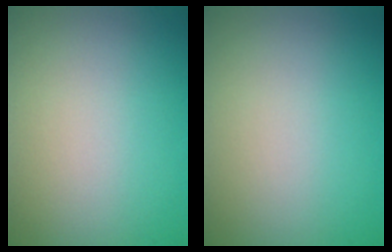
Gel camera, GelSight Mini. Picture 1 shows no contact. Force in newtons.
{"total": 0.0}